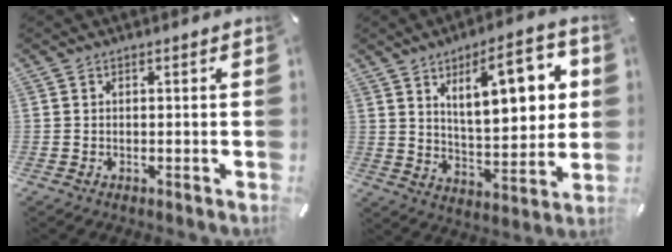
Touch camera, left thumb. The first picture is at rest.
{"total": 17.1, "force": [7.3, 7.6, 13.5], "torque": [-0.187, -0.020, 0.112]}